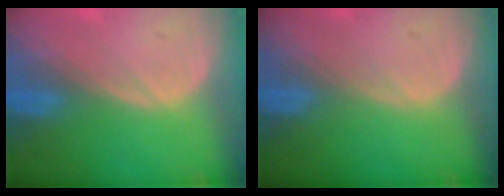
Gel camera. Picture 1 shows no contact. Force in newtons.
{"total": 0.0}